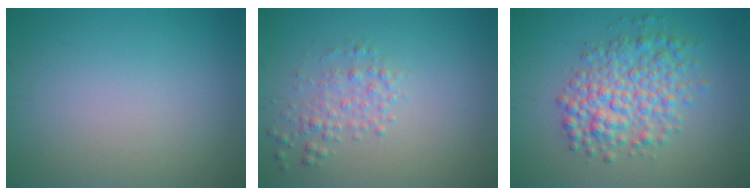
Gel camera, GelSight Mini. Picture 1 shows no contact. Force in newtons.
{"total": 2.0, "press": 2.0, "slide": 0.1}
{"total": 5.4, "press": 5.4, "slide": 0.1}